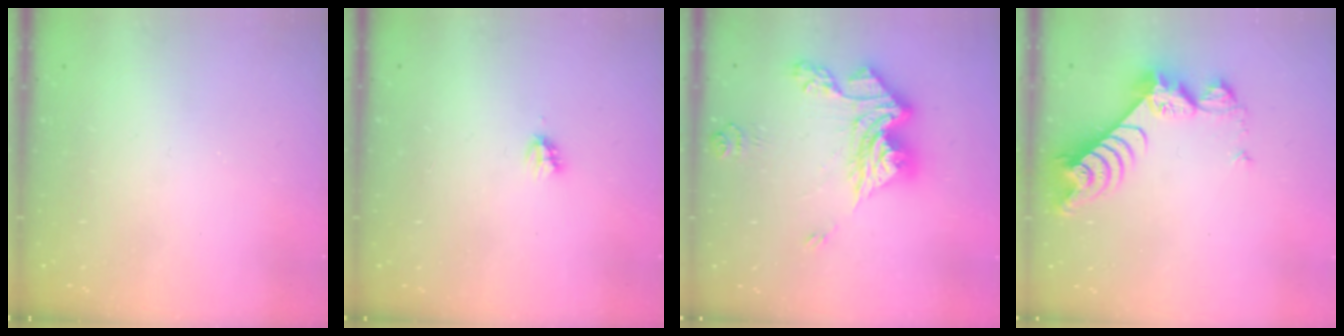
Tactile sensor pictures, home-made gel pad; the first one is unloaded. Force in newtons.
{"total": 2.7, "press": 2.7, "slide": 0.2}
{"total": 17.0, "press": 16.9, "slide": 1.7}
{"total": 8.8, "press": 8.7, "slide": 0.9}